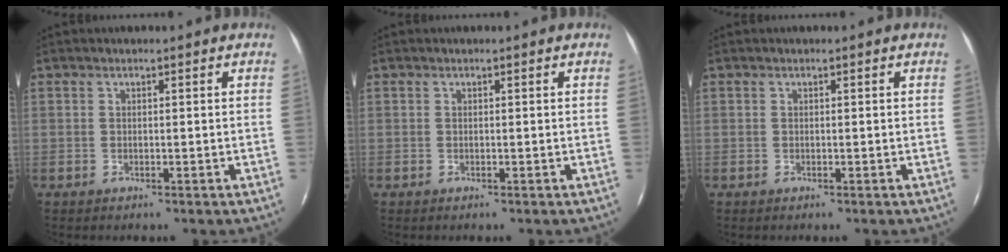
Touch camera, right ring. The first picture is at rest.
{"total": 0.0}
{"total": 0.0}